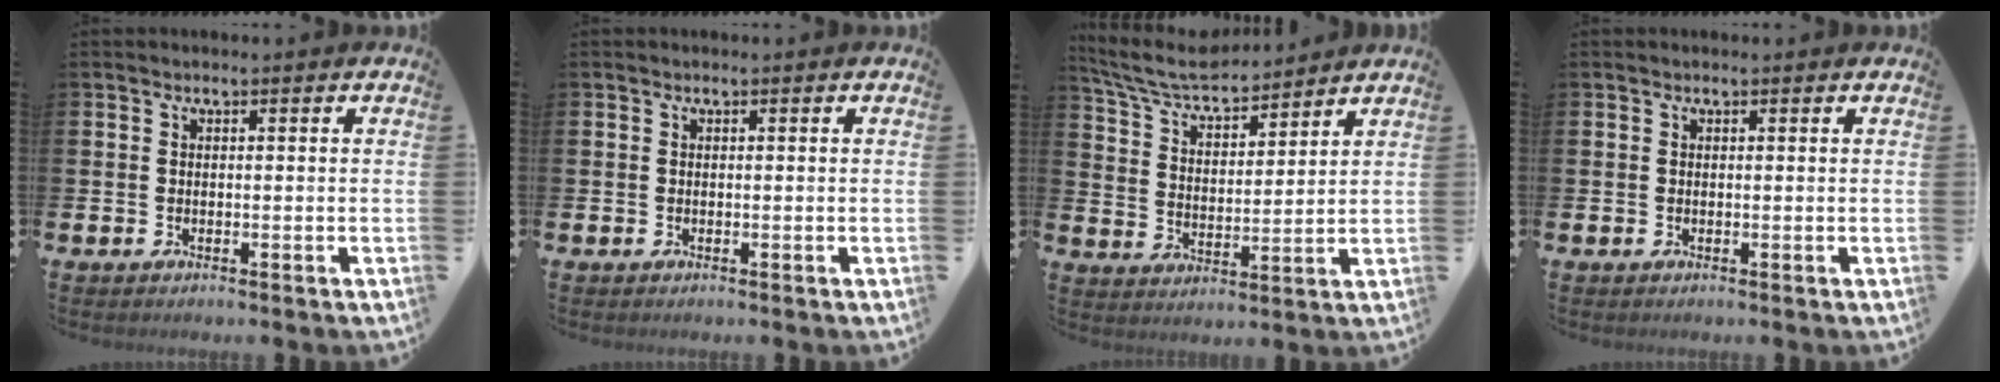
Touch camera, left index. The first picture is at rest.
{"total": 0.0}
{"total": 6.7, "force": [6.2, 1.3, 2.0], "torque": [-0.068, -0.038, 0.107]}
{"total": 0.0}